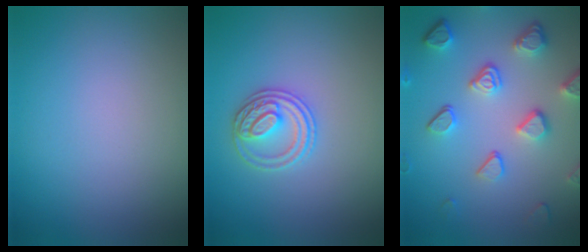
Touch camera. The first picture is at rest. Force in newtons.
{"total": 2.7, "press": 2.7, "slide": 0.6}
{"total": 5.2, "press": 4.0, "slide": 3.3}